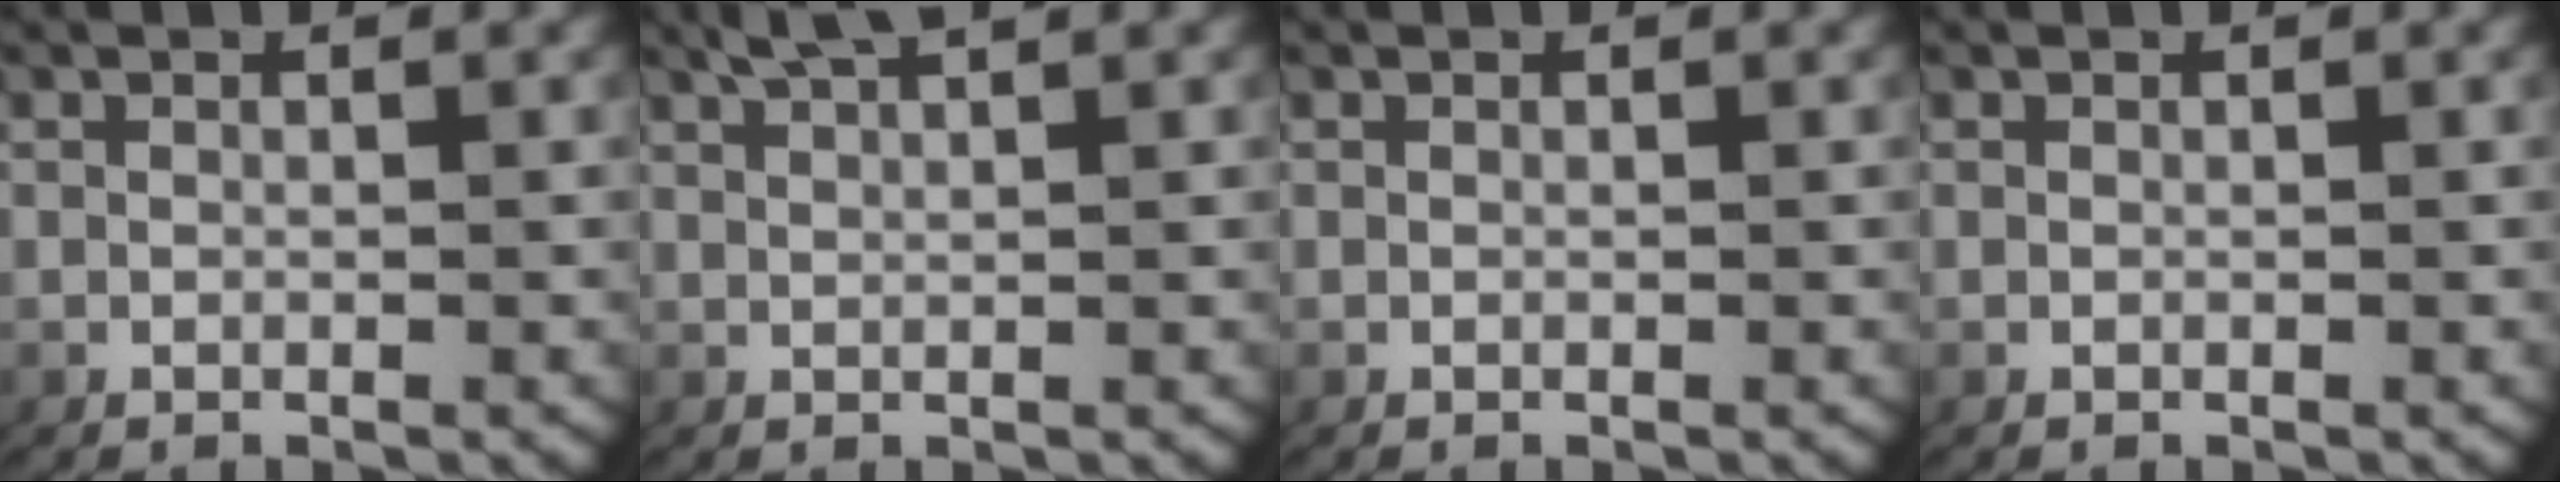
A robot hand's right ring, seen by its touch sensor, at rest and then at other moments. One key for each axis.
{"total": 2.9, "fx": 2.6, "fy": 0.2, "fz": 1.3, "tx": -0.029, "ty": 0.007, "tz": 0.046}
{"total": 0.0}
{"total": 0.0}